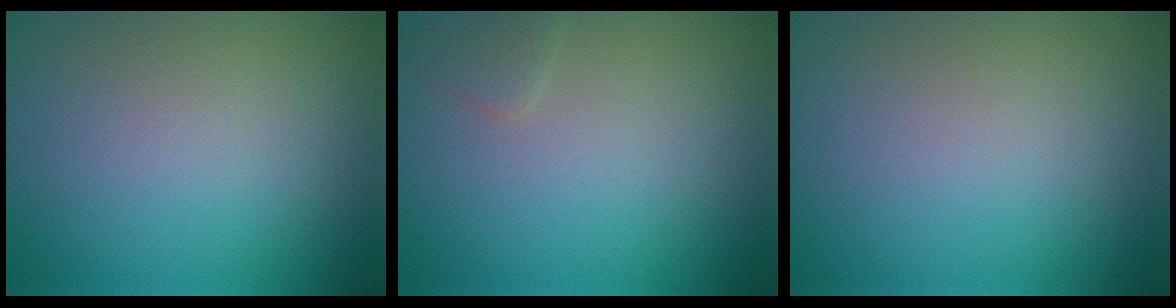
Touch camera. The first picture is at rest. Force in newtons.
{"total": 1.3, "press": 1.3, "slide": 0.0}
{"total": 0.0}